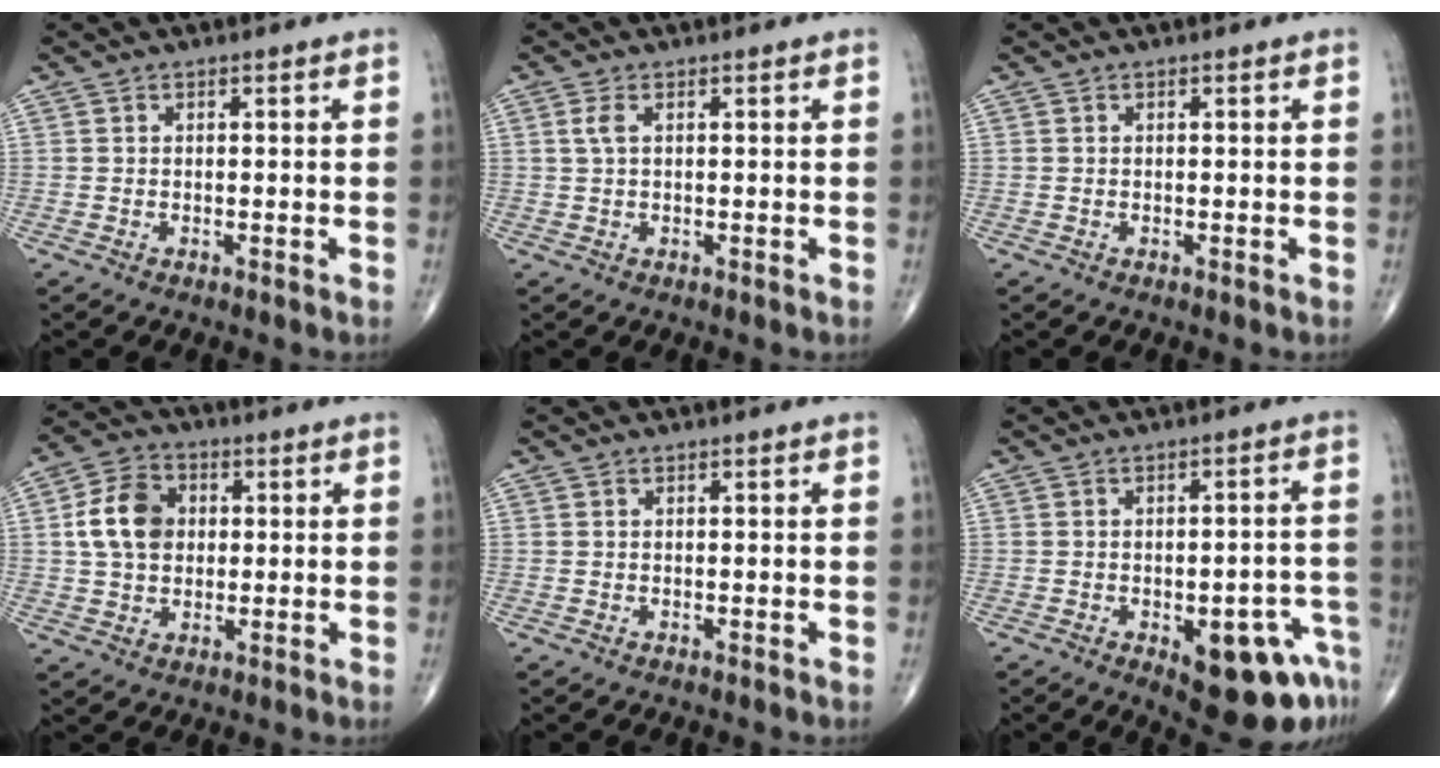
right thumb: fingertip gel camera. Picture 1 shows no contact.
{"total": 1.9, "force": [0.6, 0.8, 1.6], "torque": [-0.045, 0.008, 0.016]}
{"total": 0.0}
{"total": 9.9, "force": [1.3, 7.5, 6.4], "torque": [-0.102, 0.012, 0.018]}
{"total": 0.0}
{"total": 13.8, "force": [-6.4, 5.8, 10.8], "torque": [-0.090, 0.037, -0.069]}